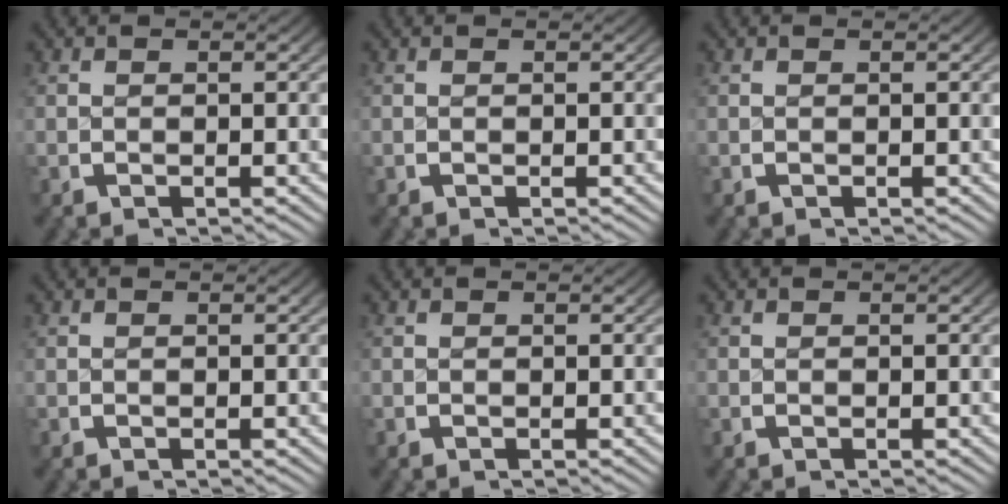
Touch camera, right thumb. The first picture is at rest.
{"total": 0.0}
{"total": 0.0}
{"total": 0.0}
{"total": 0.0}
{"total": 0.0}